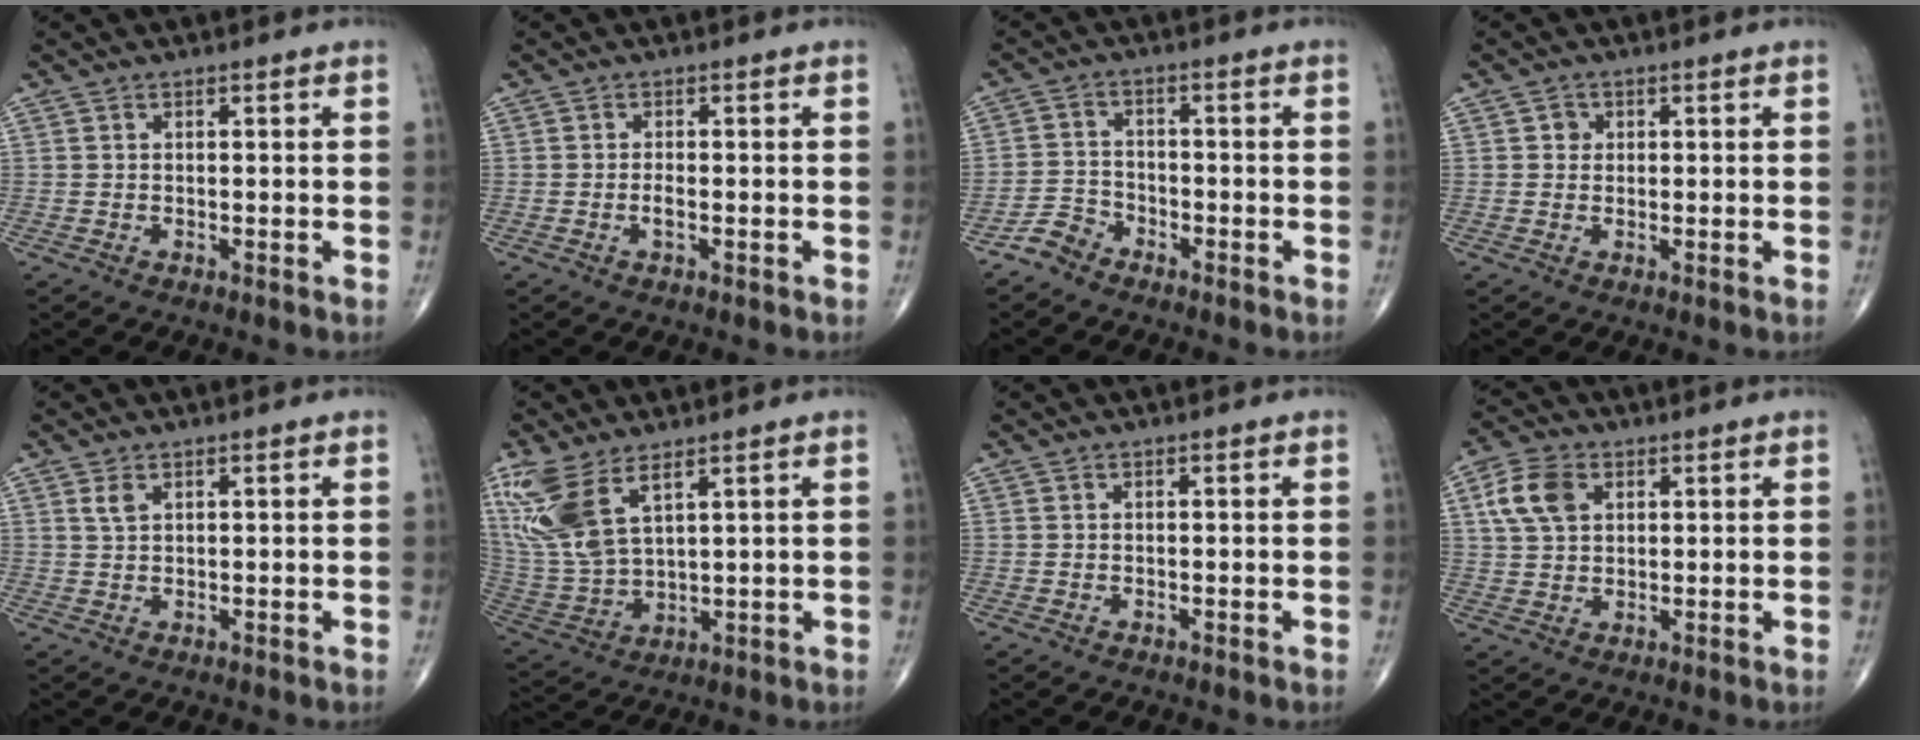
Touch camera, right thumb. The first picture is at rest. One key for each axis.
{"total": 1.3, "fx": -0.5, "fy": 0.5, "fz": 1.2, "tx": -0.022, "ty": 0.000, "tz": -0.010}
{"total": 3.7, "fx": -3.1, "fy": 1.9, "fz": 0.4, "tx": -0.003, "ty": 0.013, "tz": -0.068}
{"total": 1.6, "fx": 0.3, "fy": 1.5, "fz": 0.4, "tx": 0.003, "ty": 0.001, "tz": 0.001}
{"total": 1.8, "fx": 1.0, "fy": 0.9, "fz": 1.2, "tx": -0.024, "ty": 0.001, "tz": 0.024}
{"total": 13.5, "fx": 7.3, "fy": 5.7, "fz": 9.8, "tx": -0.226, "ty": -0.022, "tz": 0.166}
{"total": 0.0}
{"total": 7.7, "fx": 2.6, "fy": 5.3, "fz": 5.1, "tx": -0.094, "ty": 0.003, "tz": 0.048}